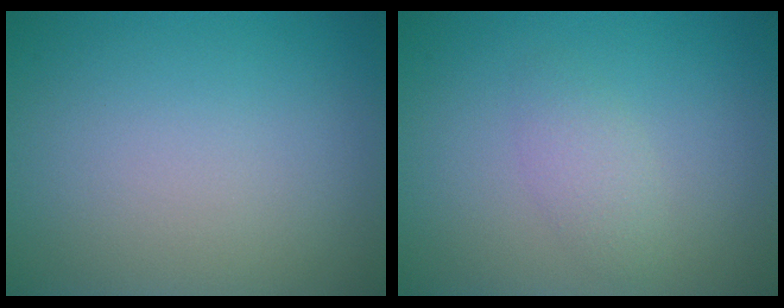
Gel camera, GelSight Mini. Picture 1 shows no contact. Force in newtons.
{"total": 1.7, "press": 1.7, "slide": 0.1}